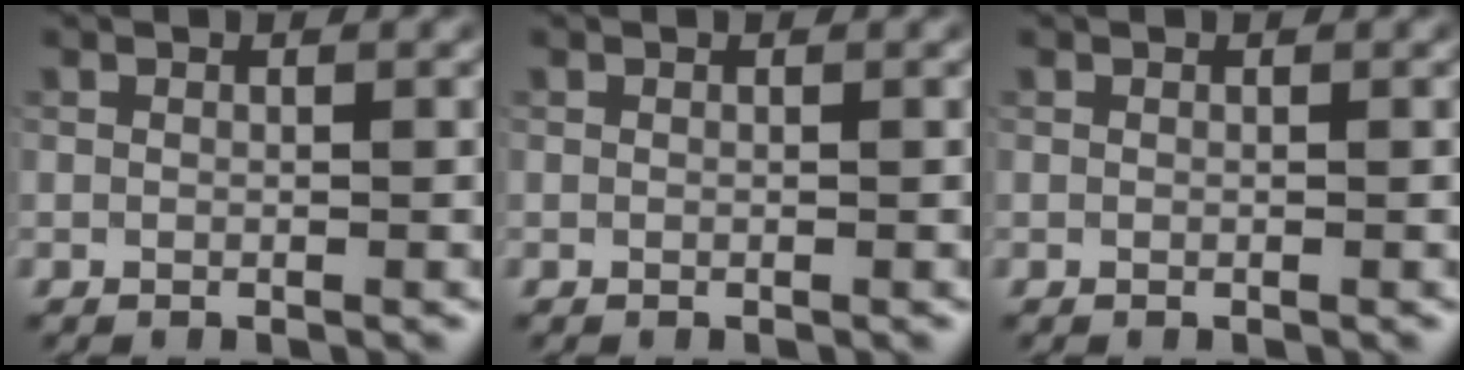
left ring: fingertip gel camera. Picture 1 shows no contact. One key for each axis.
{"total": 0.0}
{"total": 0.0}